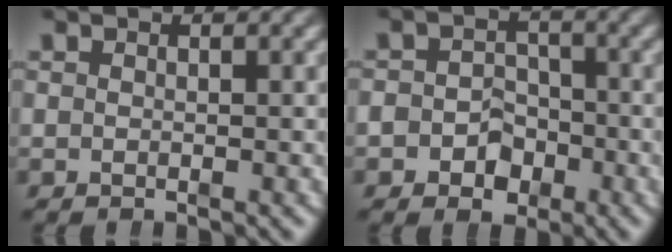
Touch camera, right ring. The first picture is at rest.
{"total": 4.9, "force": [-2.0, 4.2, 1.8], "torque": [-0.019, -0.014, -0.035]}